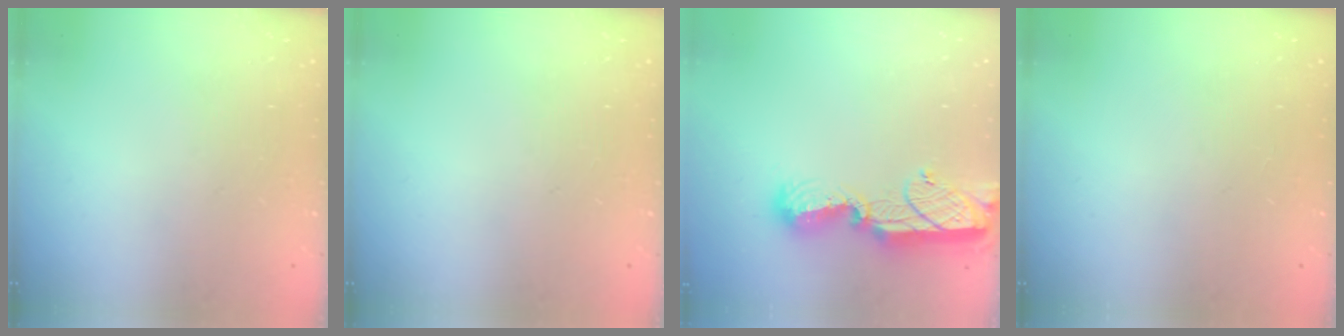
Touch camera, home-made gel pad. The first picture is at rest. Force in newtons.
{"total": 0.0}
{"total": 12.7, "press": 12.7, "slide": 1.0}
{"total": 0.0}